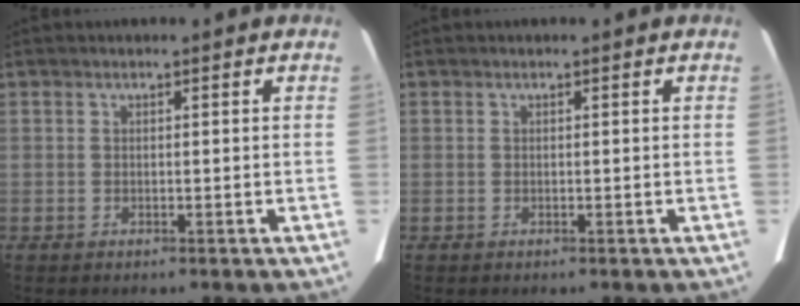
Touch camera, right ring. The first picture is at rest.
{"total": 0.0}